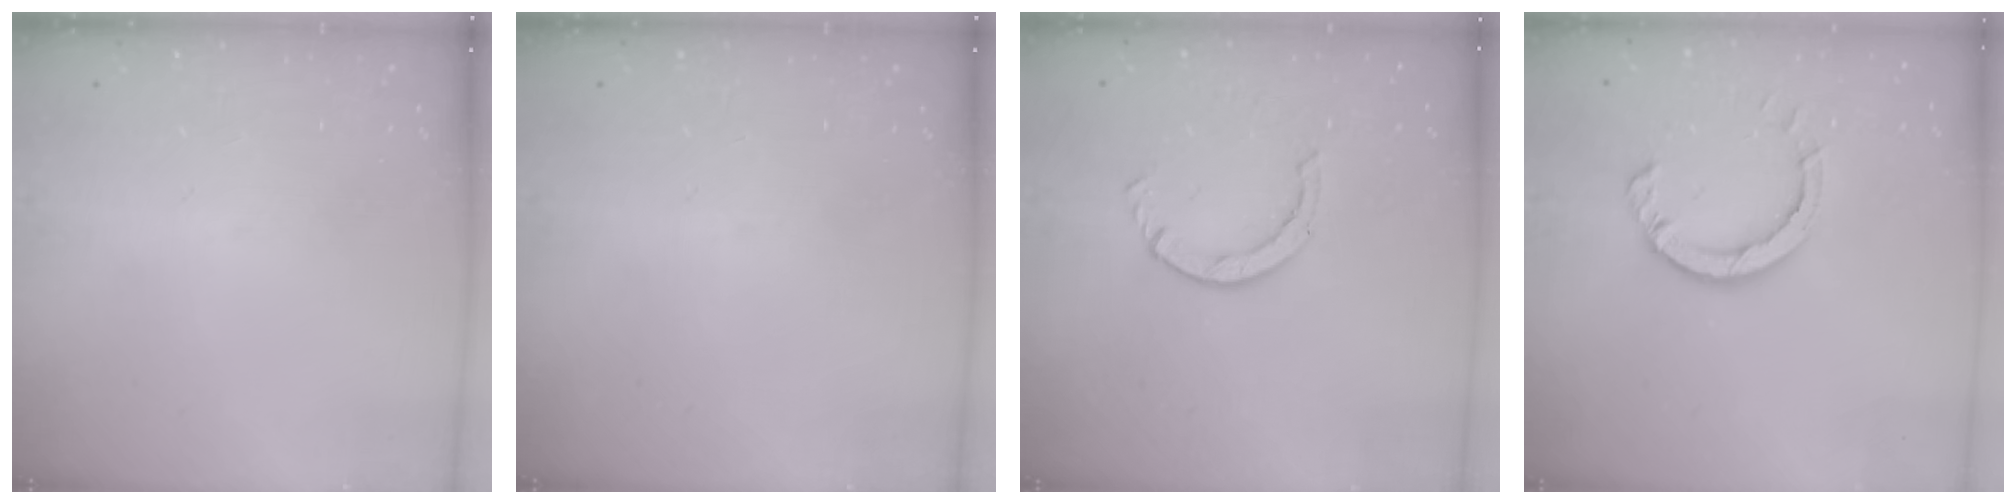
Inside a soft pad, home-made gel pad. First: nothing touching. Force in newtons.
{"total": 0.0}
{"total": 2.5, "press": 2.5, "slide": 0.3}
{"total": 5.5, "press": 5.5, "slide": 0.2}